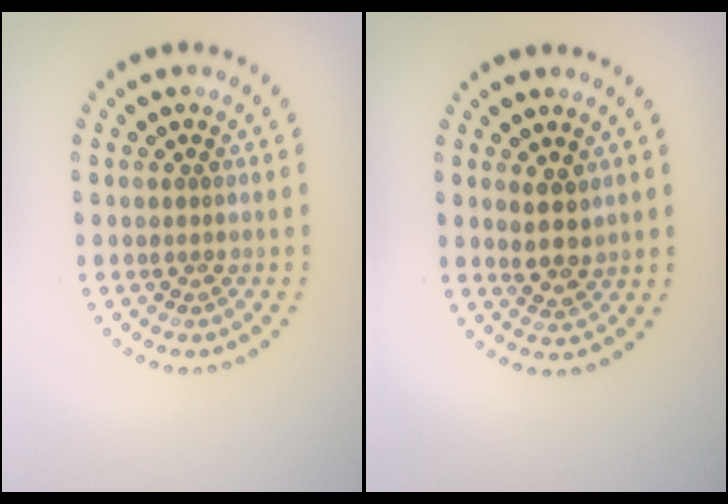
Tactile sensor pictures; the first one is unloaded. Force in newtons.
{"total": 2.4, "press": 2.1, "slide": 1.0}